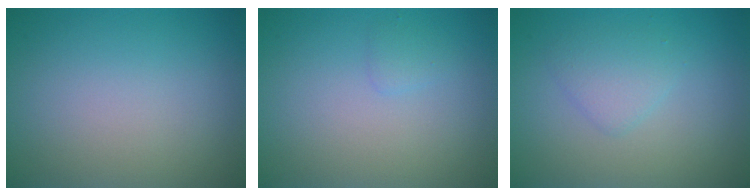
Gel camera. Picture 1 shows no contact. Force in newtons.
{"total": 0.8, "press": 0.7, "slide": 0.1}
{"total": 1.9, "press": 1.9, "slide": 0.2}